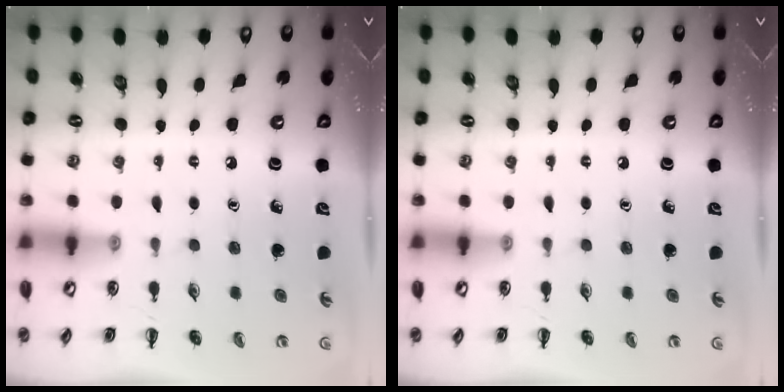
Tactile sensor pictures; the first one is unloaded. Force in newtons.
{"total": 0.0}